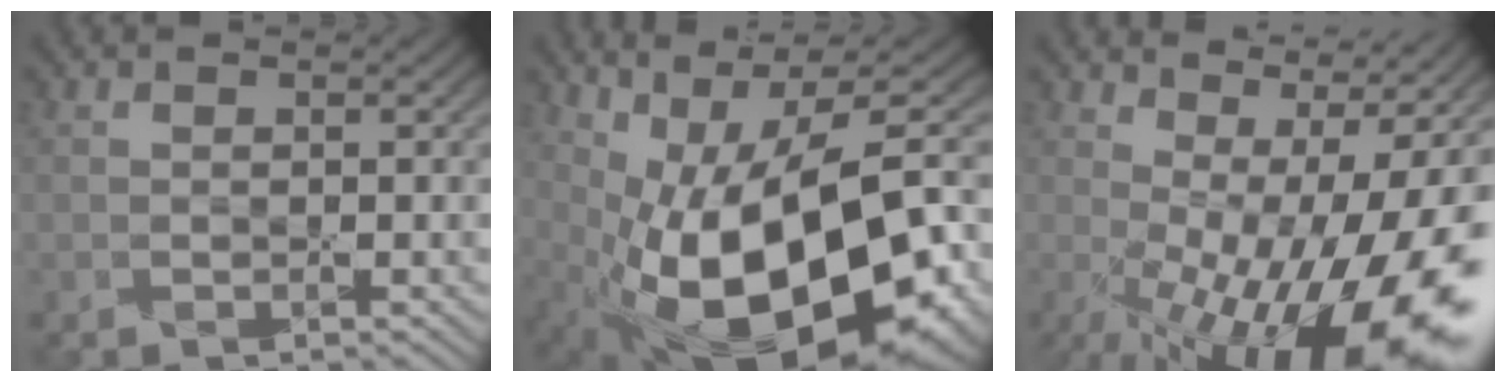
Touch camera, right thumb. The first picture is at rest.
{"total": 19.1, "force": [-3.6, 9.3, 16.3], "torque": [-0.267, -0.019, -0.048]}
{"total": 19.7, "force": [-3.2, 8.3, 17.6], "torque": [-0.225, 0.006, -0.037]}